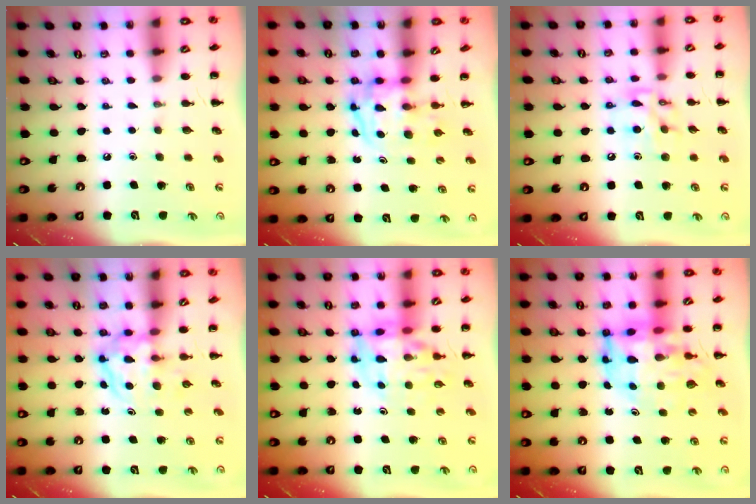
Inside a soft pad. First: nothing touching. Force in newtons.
{"total": 4.0, "press": 3.9, "slide": 0.7}
{"total": 11.4, "press": 11.3, "slide": 1.5}
{"total": 3.8, "press": 3.7, "slide": 0.4}
{"total": 10.0, "press": 9.5, "slide": 3.2}
{"total": 13.1, "press": 12.5, "slide": 4.1}